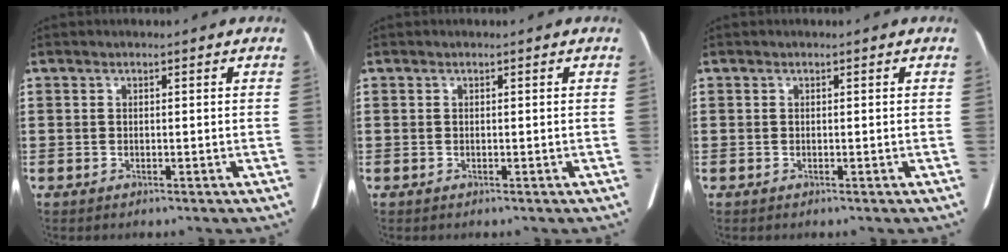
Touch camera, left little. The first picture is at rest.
{"total": 0.0}
{"total": 0.0}